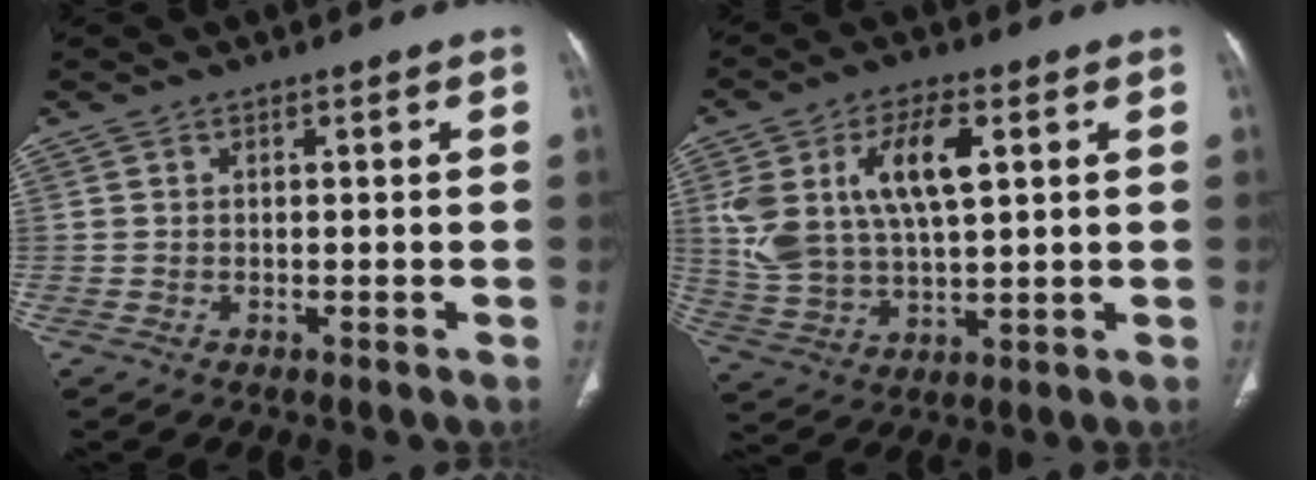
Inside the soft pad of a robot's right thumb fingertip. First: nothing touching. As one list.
[{"total": 15.2, "force": [4.5, 7.4, 12.5], "torque": [-0.242, -0.002, 0.093]}]